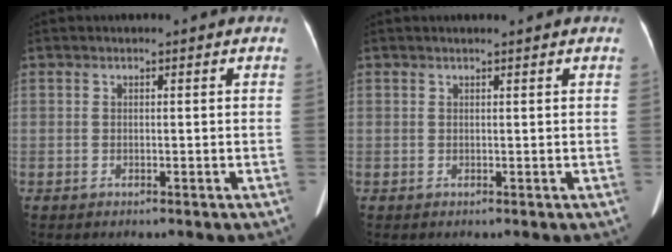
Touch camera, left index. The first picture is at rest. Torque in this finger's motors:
{"motor_torque": [-0.22, 0.22, -0.35, -0.07]}